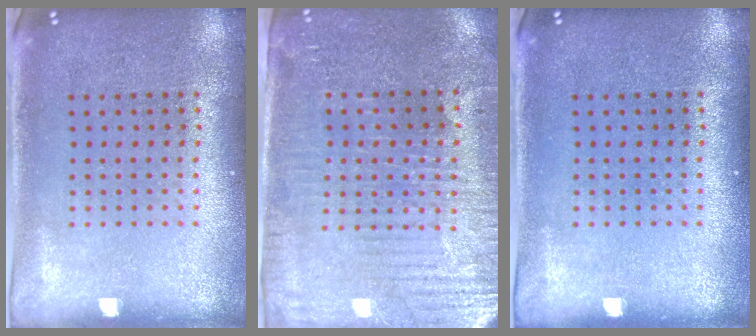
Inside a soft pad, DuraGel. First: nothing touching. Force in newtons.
{"total": 3.6, "press": 3.4, "slide": 1.2}
{"total": 0.0}